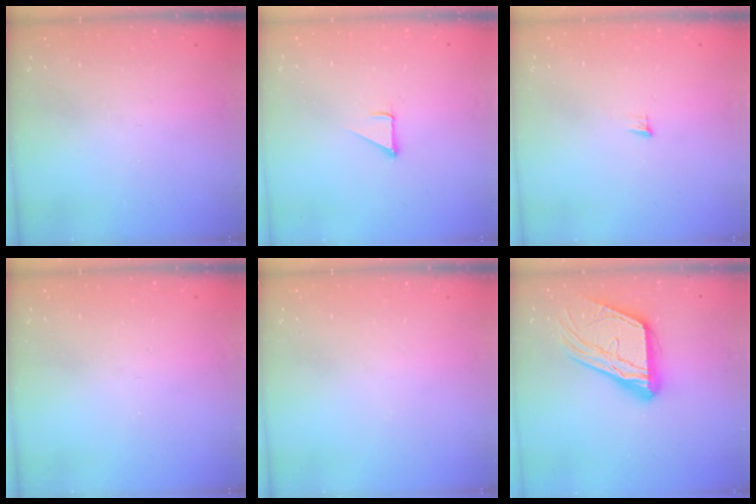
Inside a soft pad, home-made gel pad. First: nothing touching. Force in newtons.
{"total": 1.9, "press": 1.9, "slide": 0.1}
{"total": 3.9, "press": 3.8, "slide": 0.9}
{"total": 0.0}
{"total": 0.0}
{"total": 17.4, "press": 17.3, "slide": 1.9}